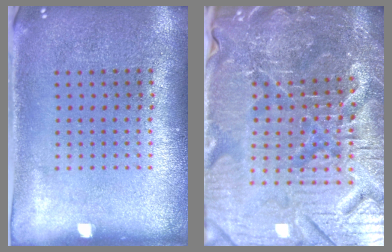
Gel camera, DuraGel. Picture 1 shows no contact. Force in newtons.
{"total": 5.8, "press": 5.4, "slide": 2.1}